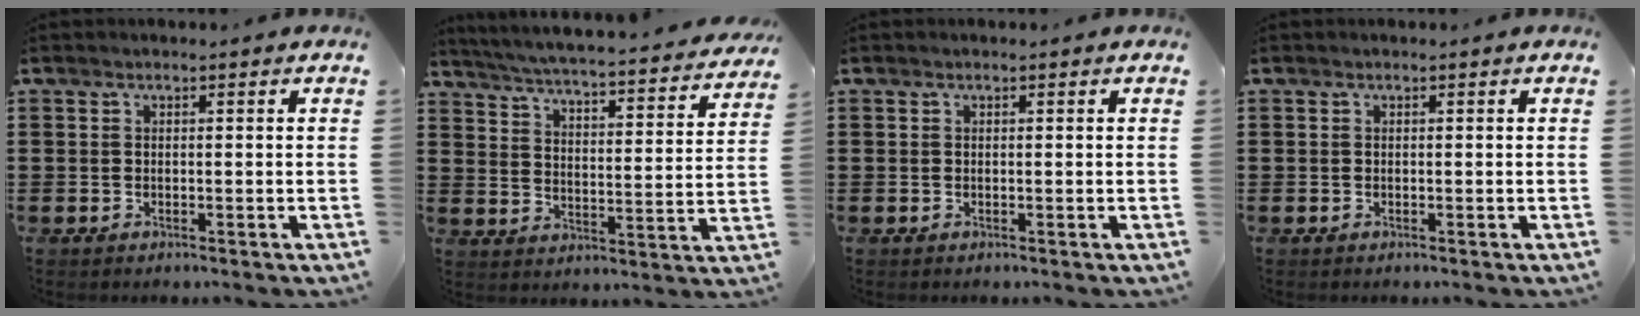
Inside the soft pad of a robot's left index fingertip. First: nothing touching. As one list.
[{"total": 4.3, "force": [4.0, -0.4, 1.5], "torque": [-0.051, -0.037, 0.060]}, {"total": 0.0}, {"total": 0.0}]